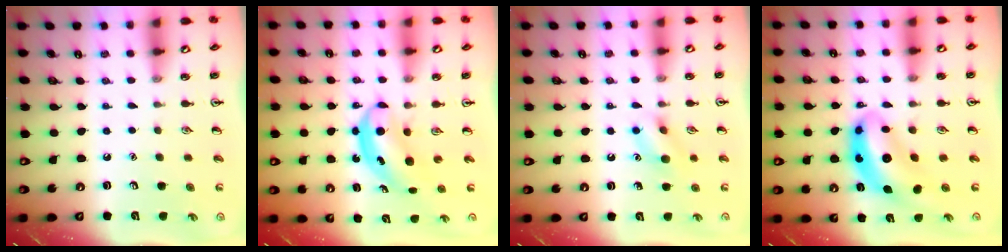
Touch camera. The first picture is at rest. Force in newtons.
{"total": 5.9, "press": 5.8, "slide": 1.2}
{"total": 9.7, "press": 9.7, "slide": 0.6}
{"total": 9.6, "press": 9.0, "slide": 3.3}